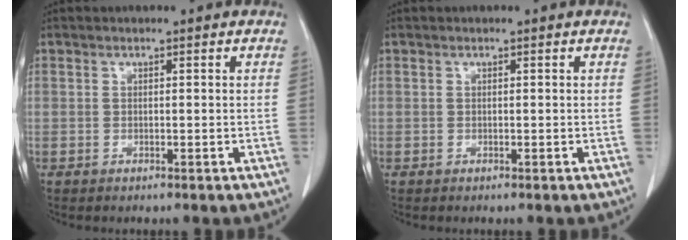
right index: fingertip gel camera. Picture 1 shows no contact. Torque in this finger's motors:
{"motor_torque": [0.00, 0.00, 0.00, 0.00]}